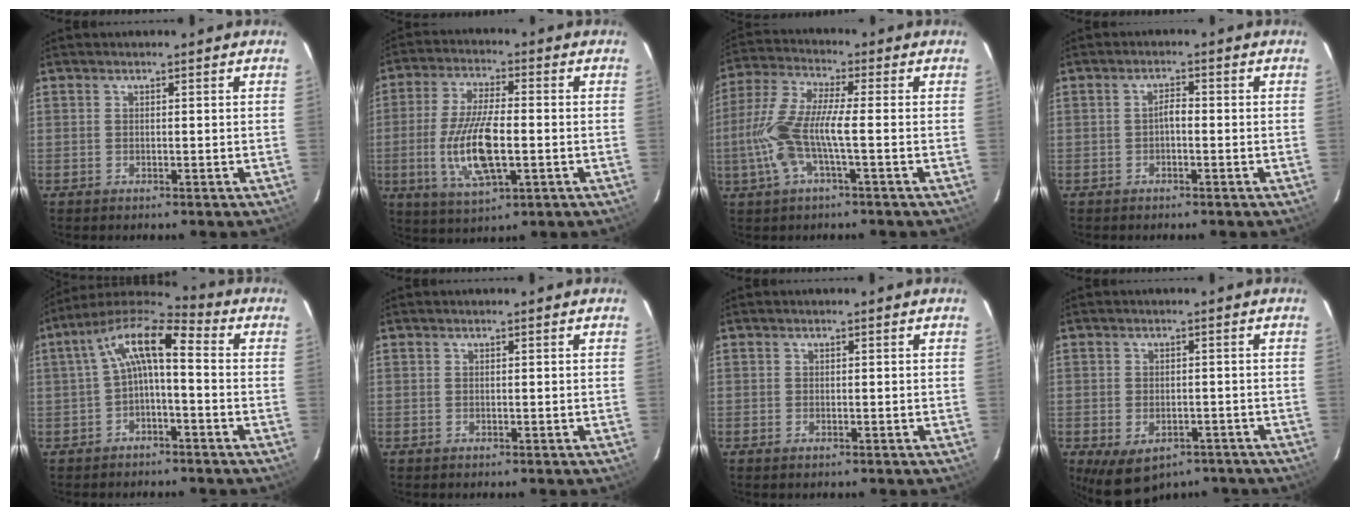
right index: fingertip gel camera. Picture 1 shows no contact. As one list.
[{"total": 13.1, "force": [-2.5, 4.2, 12.2], "torque": [-0.248, -0.008, -0.044]}, {"total": 11.1, "force": [-2.6, 2.0, 10.6], "torque": [-0.233, 0.002, -0.048]}, {"total": 1.6, "force": [-0.6, 0.7, 1.4], "torque": [-0.025, 0.008, -0.012]}, {"total": 9.7, "force": [-0.3, 3.2, 9.2], "torque": [-0.182, 0.027, -0.012]}, {"total": 0.0}, {"total": 0.6, "force": [-0.4, 0.3, 0.3], "torque": [-0.006, -0.003, -0.007]}, {"total": 9.4, "force": [-5.7, 5.5, 5.0], "torque": [-0.092, -0.016, -0.070]}]